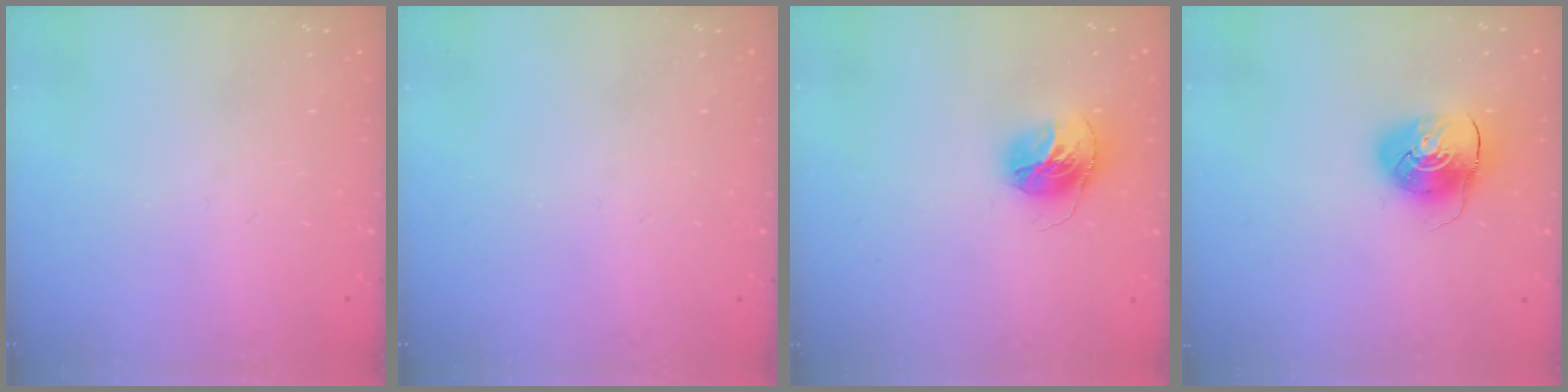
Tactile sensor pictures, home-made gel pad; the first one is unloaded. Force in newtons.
{"total": 0.0}
{"total": 13.9, "press": 13.8, "slide": 1.4}
{"total": 9.1, "press": 9.0, "slide": 0.8}